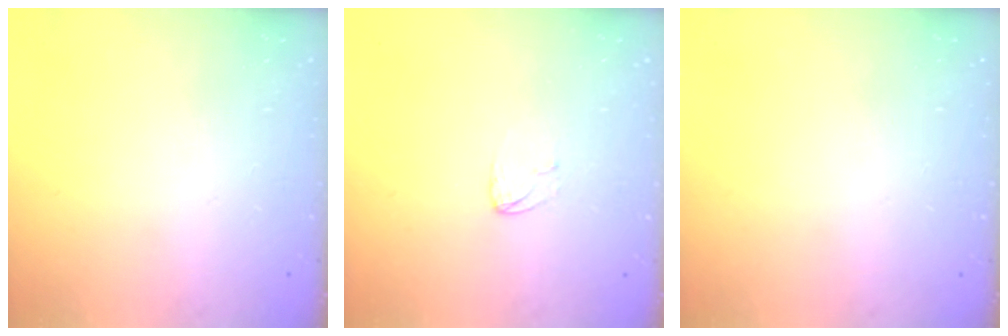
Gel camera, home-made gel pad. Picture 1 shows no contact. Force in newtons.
{"total": 3.7, "press": 3.7, "slide": 0.3}
{"total": 0.0}